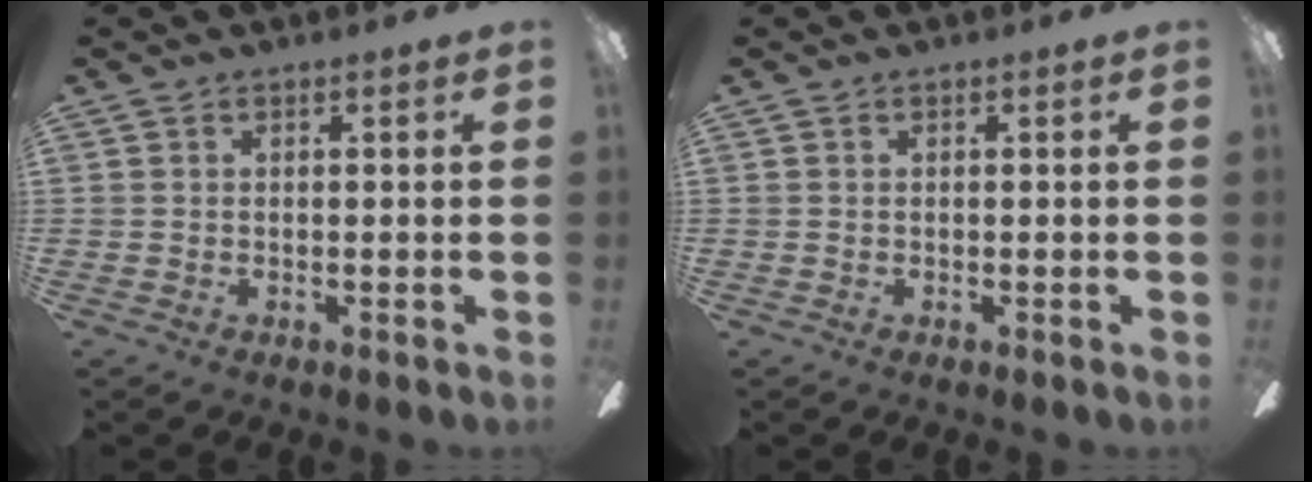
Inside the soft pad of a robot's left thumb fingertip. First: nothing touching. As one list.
[{"total": 0.0}]